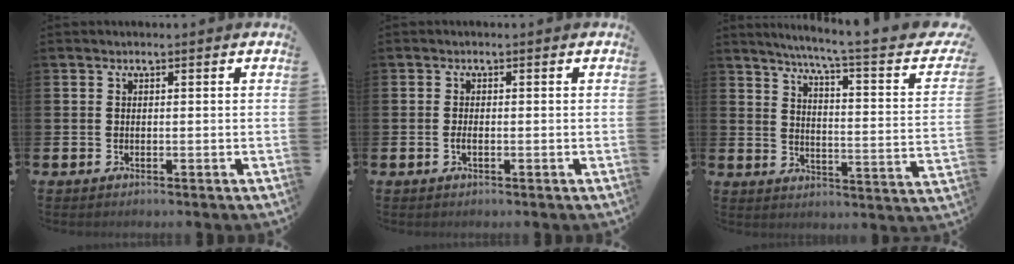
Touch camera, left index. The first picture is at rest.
{"total": 0.9, "force": [-0.3, 0.3, 0.7], "torque": [-0.020, 0.003, -0.005]}
{"total": 5.8, "force": [4.4, -0.6, 3.8], "torque": [-0.068, -0.048, 0.059]}